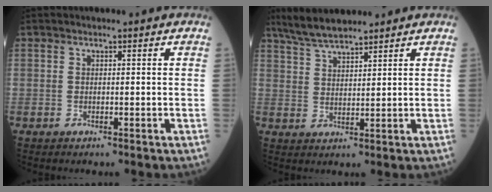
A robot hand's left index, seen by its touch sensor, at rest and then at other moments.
{"total": 6.5, "force": [5.8, 0.8, 2.9], "torque": [-0.068, 0.016, 0.113]}